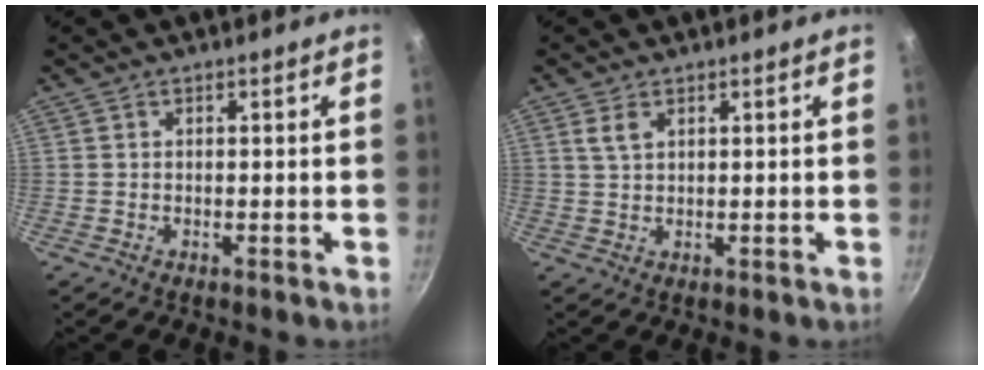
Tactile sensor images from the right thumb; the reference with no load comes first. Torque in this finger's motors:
{"motor_torque": [-0.13, 0.44, 0.61, 0.64, 0.11]}